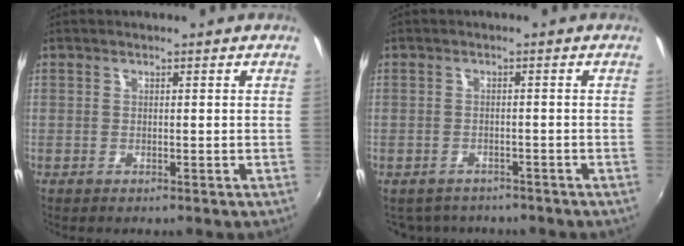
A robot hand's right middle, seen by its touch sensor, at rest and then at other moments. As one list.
[{"total": 5.0, "force": [-4.3, 2.4, 1.0], "torque": [-0.027, -0.012, -0.062]}]